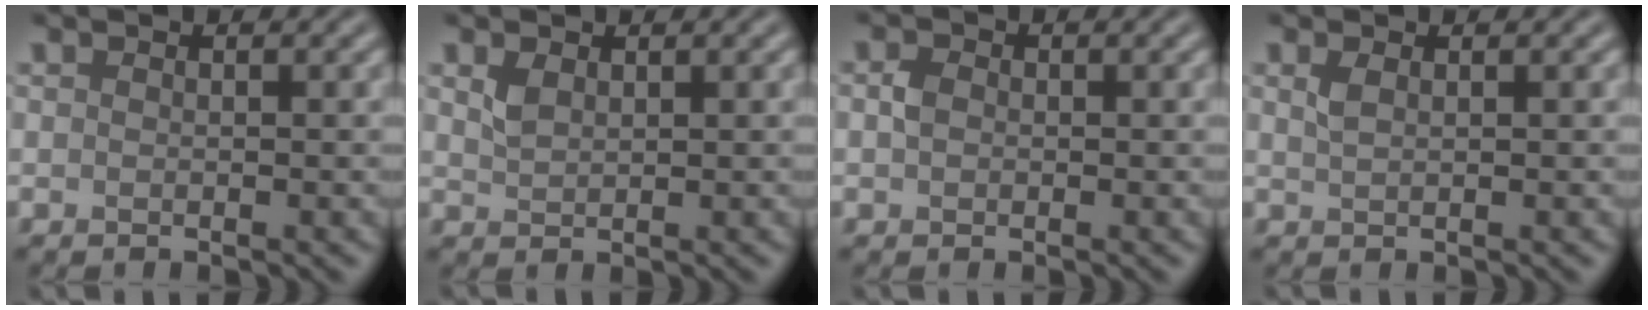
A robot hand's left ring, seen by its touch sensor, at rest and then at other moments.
{"total": 1.3, "force": [0.8, 0.7, 0.8], "torque": [-0.021, 0.001, 0.021]}
{"total": 1.3, "force": [0.0, 1.1, 0.7], "torque": [-0.015, 0.002, -0.004]}
{"total": 1.0, "force": [0.6, 0.4, 0.8], "torque": [-0.019, 0.002, 0.014]}